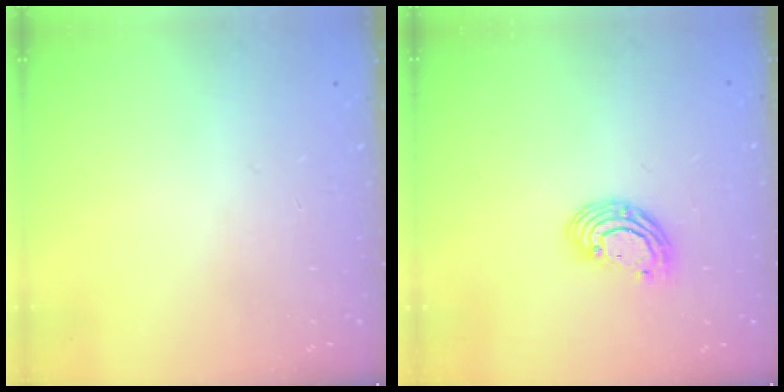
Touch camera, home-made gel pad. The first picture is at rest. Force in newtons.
{"total": 8.4, "press": 8.3, "slide": 1.4}